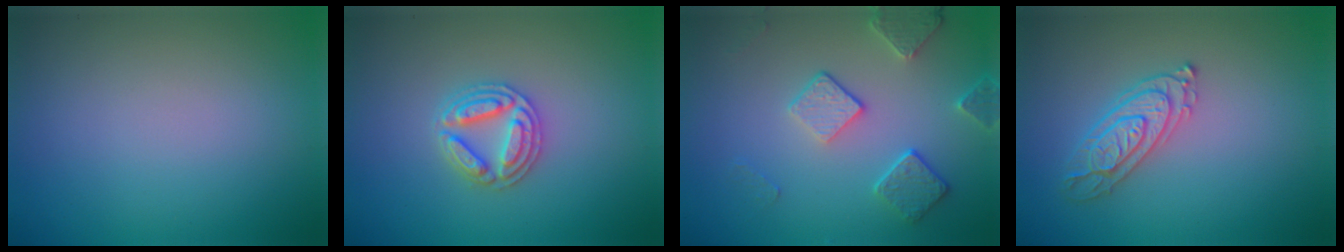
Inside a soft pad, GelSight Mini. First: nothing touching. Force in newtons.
{"total": 3.7, "press": 3.6, "slide": 0.6}
{"total": 3.6, "press": 3.0, "slide": 1.9}
{"total": 3.0, "press": 2.9, "slide": 0.7}